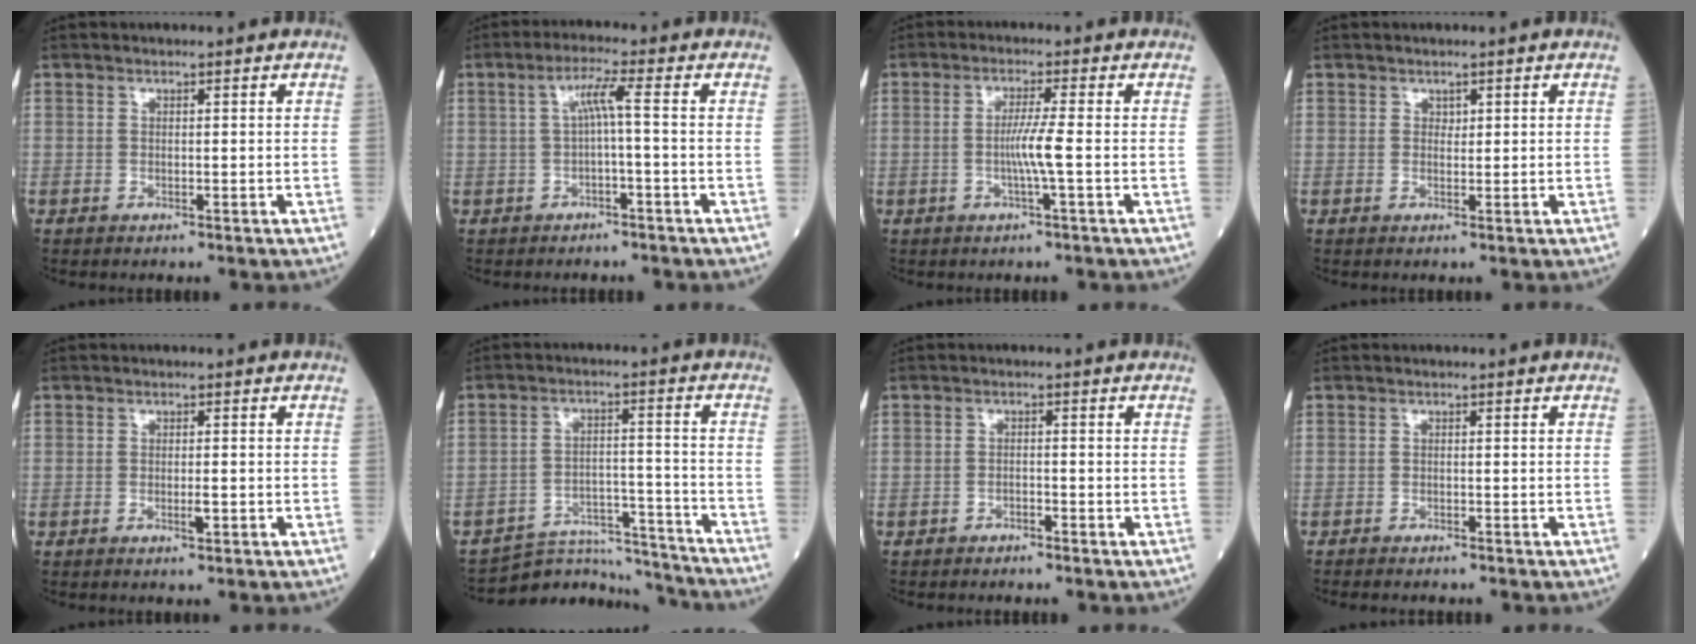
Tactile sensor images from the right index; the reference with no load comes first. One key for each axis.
{"total": 3.8, "fx": 0.0, "fy": -0.4, "fz": 3.8, "tx": -0.074, "ty": 0.015, "tz": 0.004}
{"total": 4.0, "fx": -0.6, "fy": -1.0, "fz": 3.8, "tx": -0.075, "ty": -0.004, "tz": -0.013}
{"total": 0.7, "fx": 0.6, "fy": 0.3, "fz": 0.3, "tx": 0.000, "ty": -0.003, "tz": 0.008}
{"total": 1.7, "fx": -0.5, "fy": 0.4, "fz": 1.5, "tx": -0.026, "ty": -0.002, "tz": -0.007}
{"total": 10.6, "fx": -10.5, "fy": 1.0, "fz": -0.8, "tx": 0.017, "ty": 0.038, "tz": -0.163}
{"total": 0.9, "fx": -0.8, "fy": 0.2, "fz": 0.4, "tx": -0.007, "ty": 0.000, "tz": -0.015}
{"total": 2.5, "fx": -2.2, "fy": 0.4, "fz": 1.0, "tx": -0.018, "ty": -0.005, "tz": -0.029}